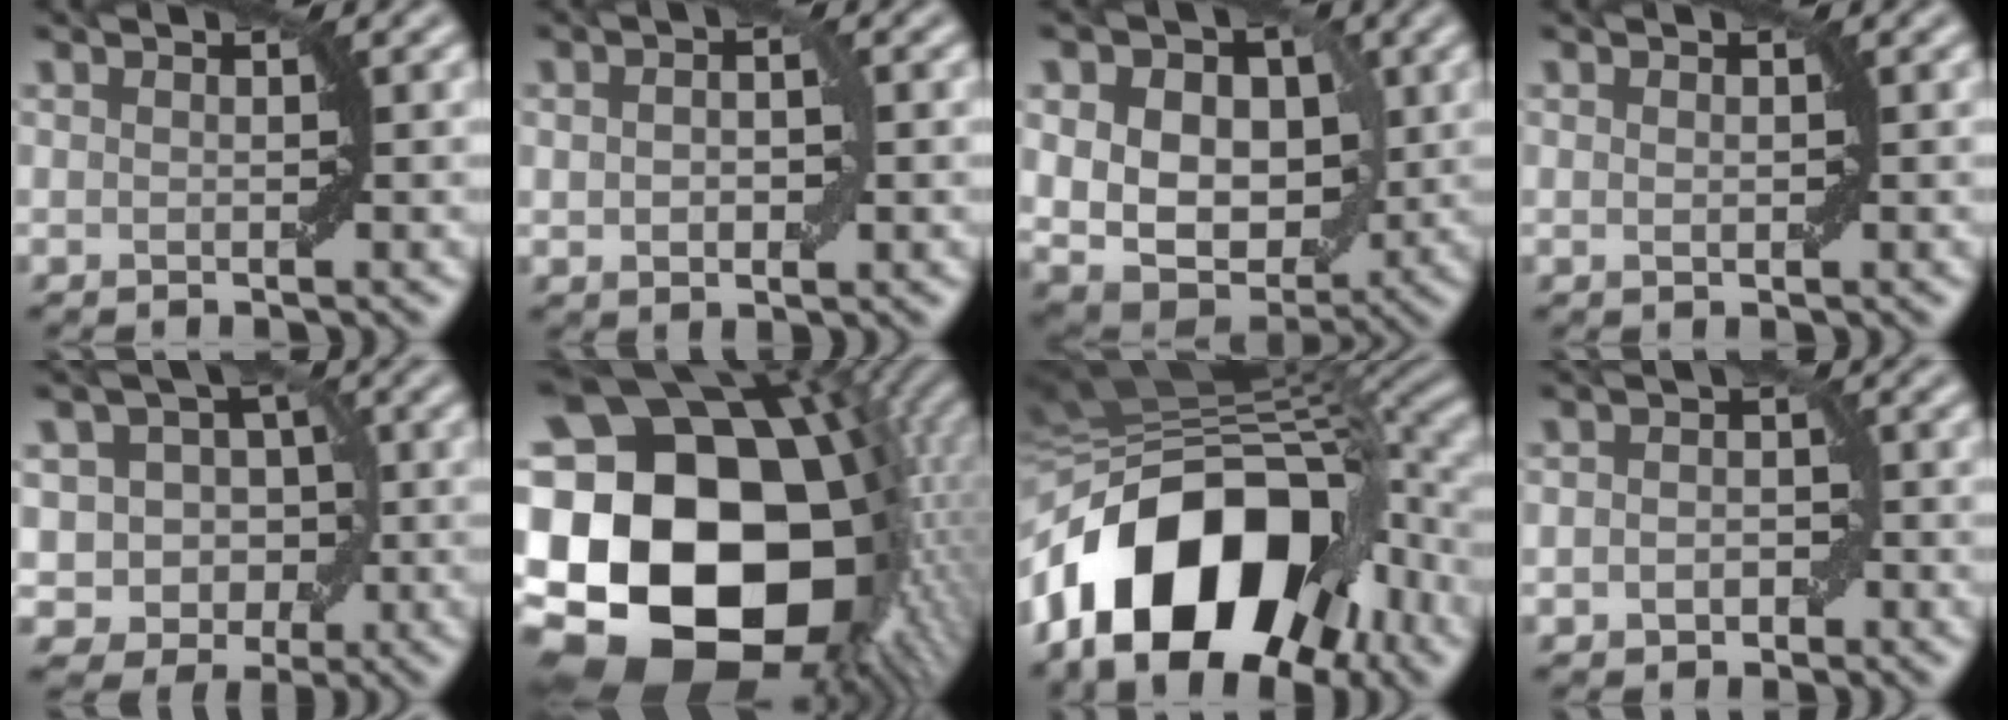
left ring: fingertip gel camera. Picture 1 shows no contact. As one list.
[{"total": 3.1, "force": [0.4, 1.7, 2.5], "torque": [-0.041, 0.004, 0.007]}, {"total": 13.5, "force": [3.1, 9.9, 8.7], "torque": [-0.103, 0.028, 0.040]}, {"total": 0.8, "force": [0.1, 0.5, 0.6], "torque": [-0.008, 0.002, 0.004]}, {"total": 5.8, "force": [0.0, 5.1, 2.8], "torque": [-0.014, 0.006, -0.019]}, {"total": 24.4, "force": [-2.1, 19.3, 14.7], "torque": [-0.287, -0.018, -0.058]}, {"total": 16.2, "force": [-6.6, 10.1, 10.8], "torque": [-0.164, -0.001, -0.108]}, {"total": 2.7, "force": [-0.7, 2.0, 1.7], "torque": [-0.010, -0.001, -0.015]}]